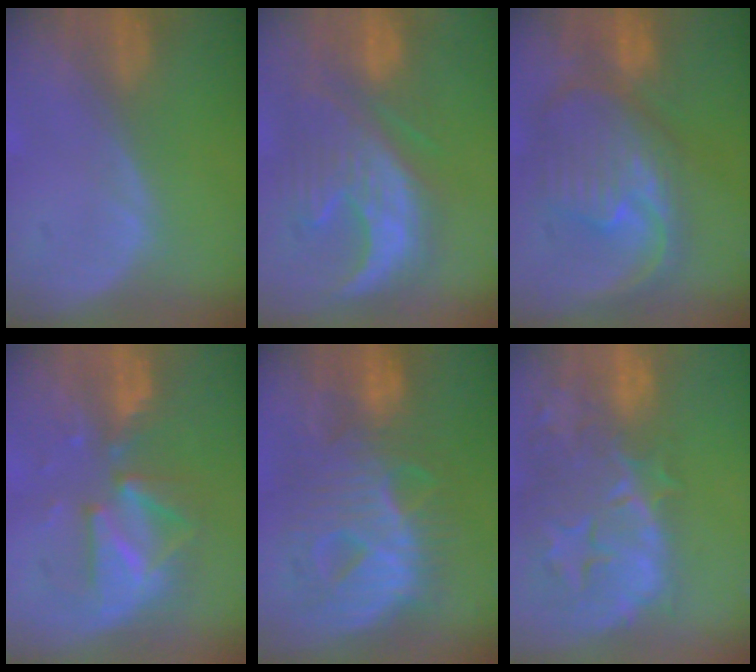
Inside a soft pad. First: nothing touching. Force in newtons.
{"total": 11.1, "press": 10.7, "slide": 2.9}
{"total": 11.6, "press": 10.1, "slide": 5.8}
{"total": 8.1, "press": 8.0, "slide": 0.6}
{"total": 12.3, "press": 12.2, "slide": 1.3}
{"total": 14.7, "press": 11.8, "slide": 8.8}